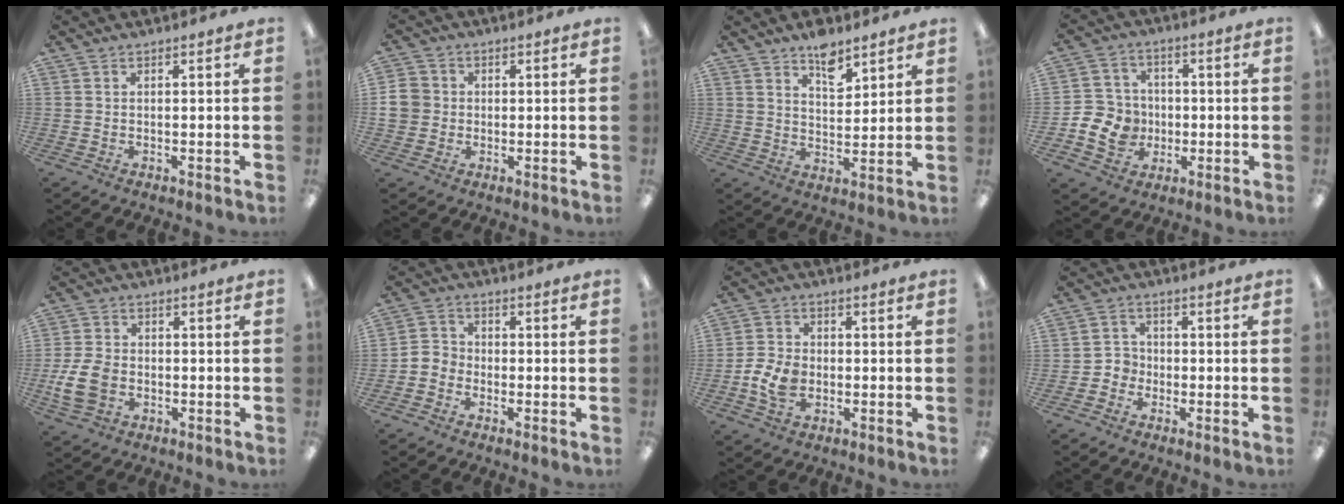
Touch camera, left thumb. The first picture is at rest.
{"total": 5.7, "force": [-0.1, 5.4, 1.7], "torque": [-0.038, 0.010, 0.001]}
{"total": 7.3, "force": [5.5, 3.5, 3.4], "torque": [-0.035, -0.036, 0.092]}
{"total": 8.7, "force": [-2.2, 8.0, 2.7], "torque": [-0.064, 0.024, -0.031]}
{"total": 8.3, "force": [-2.3, 5.9, 5.4], "torque": [-0.109, 0.003, -0.041]}
{"total": 3.5, "force": [-2.5, 2.4, 0.6], "torque": [-0.010, 0.014, -0.046]}
{"total": 7.0, "force": [-1.9, 5.1, 4.4], "torque": [-0.098, 0.006, -0.034]}
{"total": 3.6, "force": [-2.1, 2.8, 0.5], "torque": [-0.011, 0.010, -0.040]}